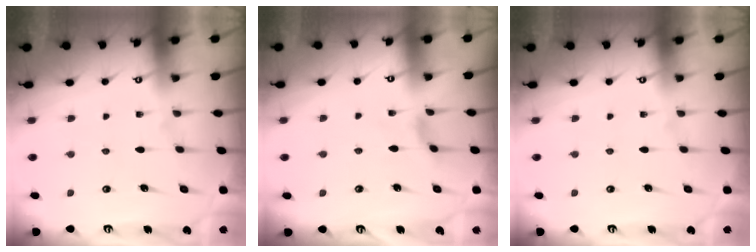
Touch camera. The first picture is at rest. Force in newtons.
{"total": 1.8, "press": 1.7, "slide": 0.5}
{"total": 0.0}